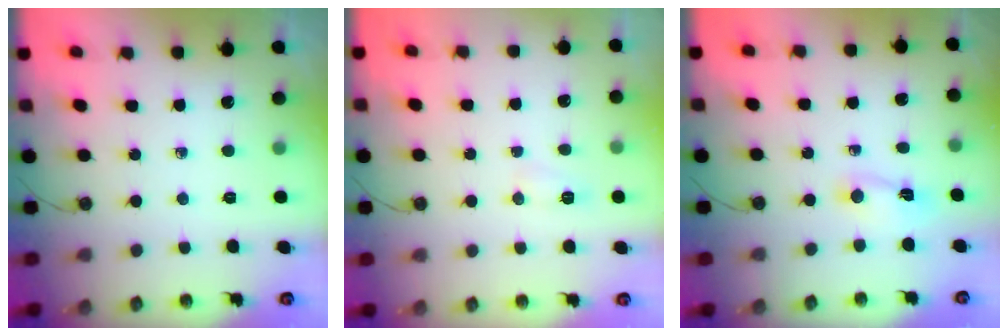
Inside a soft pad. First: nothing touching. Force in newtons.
{"total": 5.1, "press": 5.1, "slide": 0.6}
{"total": 2.1, "press": 2.1, "slide": 0.3}